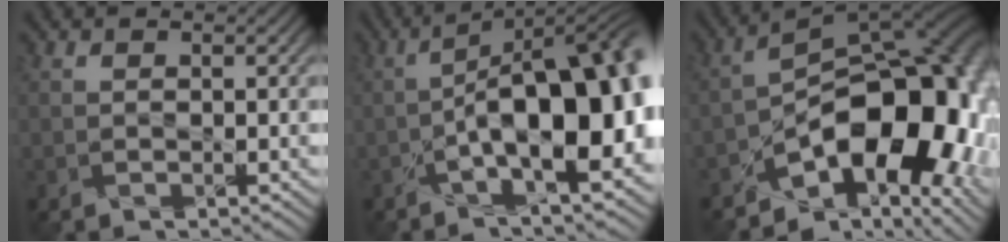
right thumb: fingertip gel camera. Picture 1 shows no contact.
{"total": 15.9, "force": [-2.9, 6.2, 14.4], "torque": [-0.206, -0.006, -0.039]}
{"total": 15.4, "force": [-6.6, 8.3, 11.2], "torque": [-0.127, -0.011, -0.117]}